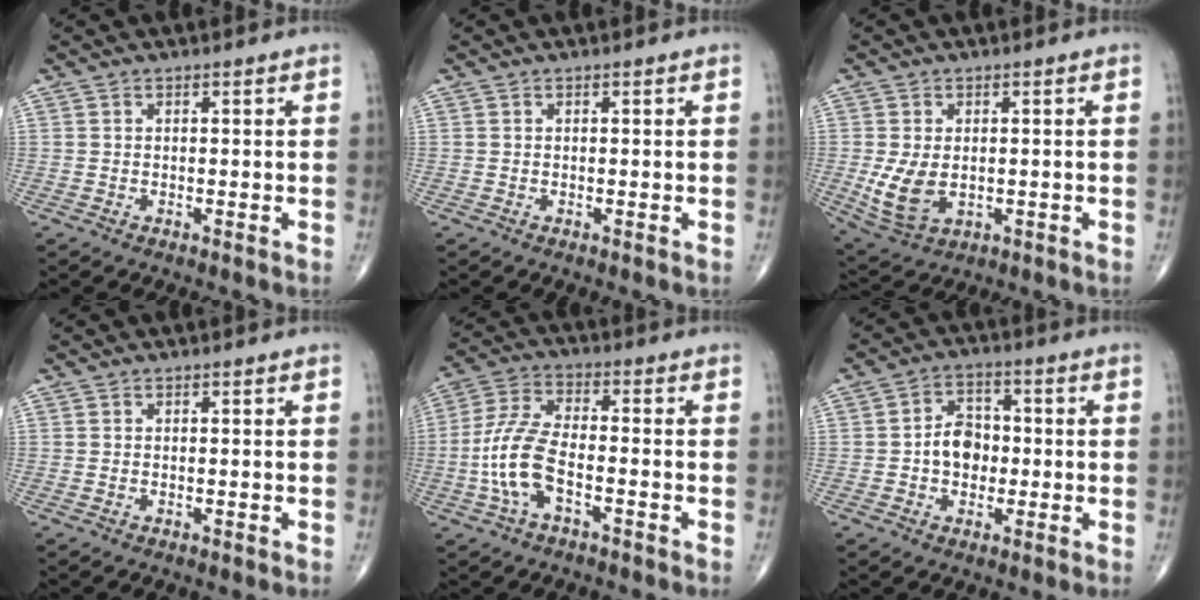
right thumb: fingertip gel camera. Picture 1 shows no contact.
{"total": 0.0}
{"total": 7.8, "force": [-0.8, 5.0, 5.9], "torque": [-0.113, -0.010, -0.002]}
{"total": 0.0}
{"total": 10.6, "force": [-3.2, 4.6, 8.9], "torque": [-0.199, 0.033, -0.067]}
{"total": 7.0, "force": [-0.8, 5.3, 4.4], "torque": [-0.045, 0.020, -0.021]}